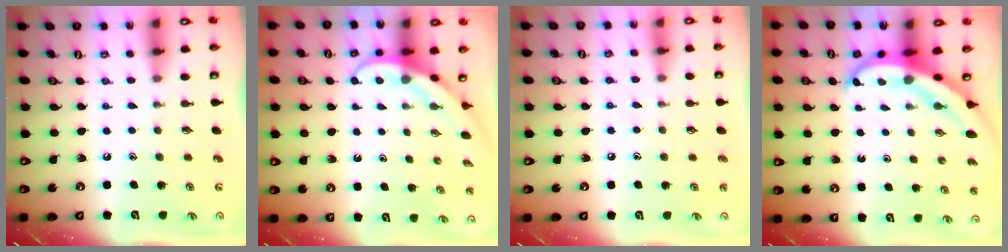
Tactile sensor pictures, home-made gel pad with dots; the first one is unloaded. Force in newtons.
{"total": 3.9, "press": 3.8, "slide": 0.3}
{"total": 5.6, "press": 5.6, "slide": 0.6}
{"total": 5.7, "press": 5.7, "slide": 0.6}